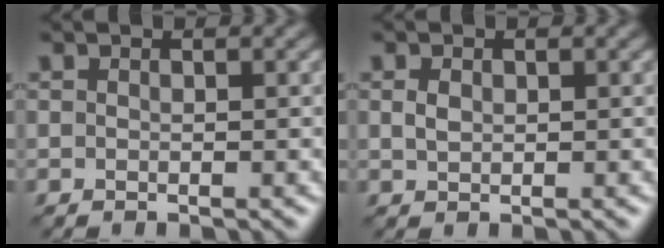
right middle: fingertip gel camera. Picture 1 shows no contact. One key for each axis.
{"total": 1.2, "fx": 0.3, "fy": 0.9, "fz": 0.7, "tx": -0.017, "ty": 0.000, "tz": 0.007}